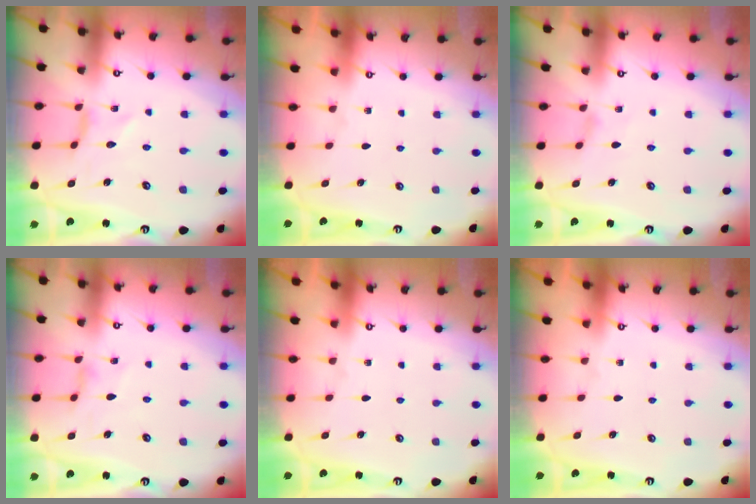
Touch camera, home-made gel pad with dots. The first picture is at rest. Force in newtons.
{"total": 0.0}
{"total": 0.6, "press": 0.5, "slide": 0.3}
{"total": 3.6, "press": 3.6, "slide": 0.5}
{"total": 0.0}
{"total": 0.0}